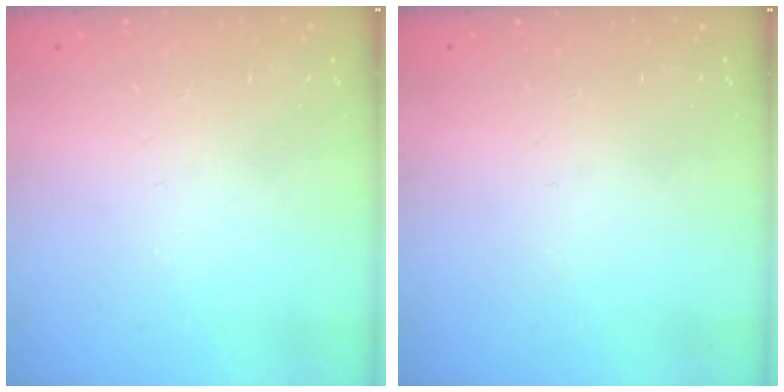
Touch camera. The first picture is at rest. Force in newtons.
{"total": 0.0}